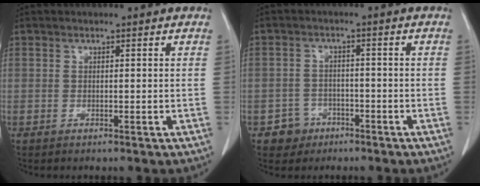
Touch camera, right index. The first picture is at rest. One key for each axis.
{"total": 3.8, "fx": -2.2, "fy": 3.1, "fz": -0.1, "tx": 0.006, "ty": 0.015, "tz": -0.034}